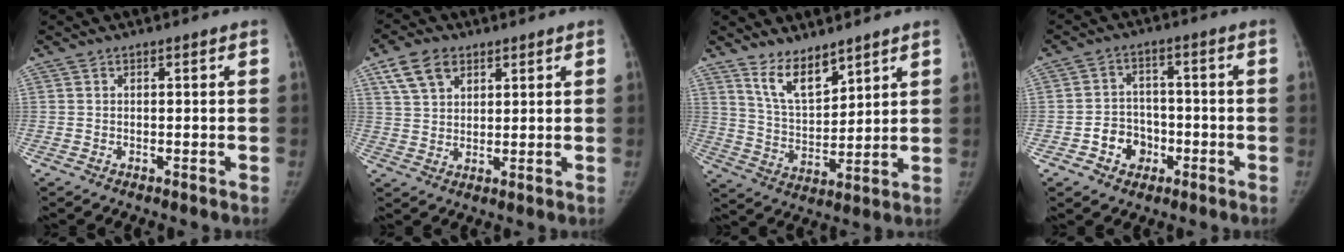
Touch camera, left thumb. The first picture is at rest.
{"total": 7.3, "force": [4.0, 4.8, 3.8], "torque": [-0.054, -0.009, 0.076]}
{"total": 8.9, "force": [6.7, 3.4, 4.7], "torque": [-0.063, -0.055, 0.136]}
{"total": 6.9, "force": [-2.8, 5.8, 2.4], "torque": [-0.007, 0.025, -0.046]}